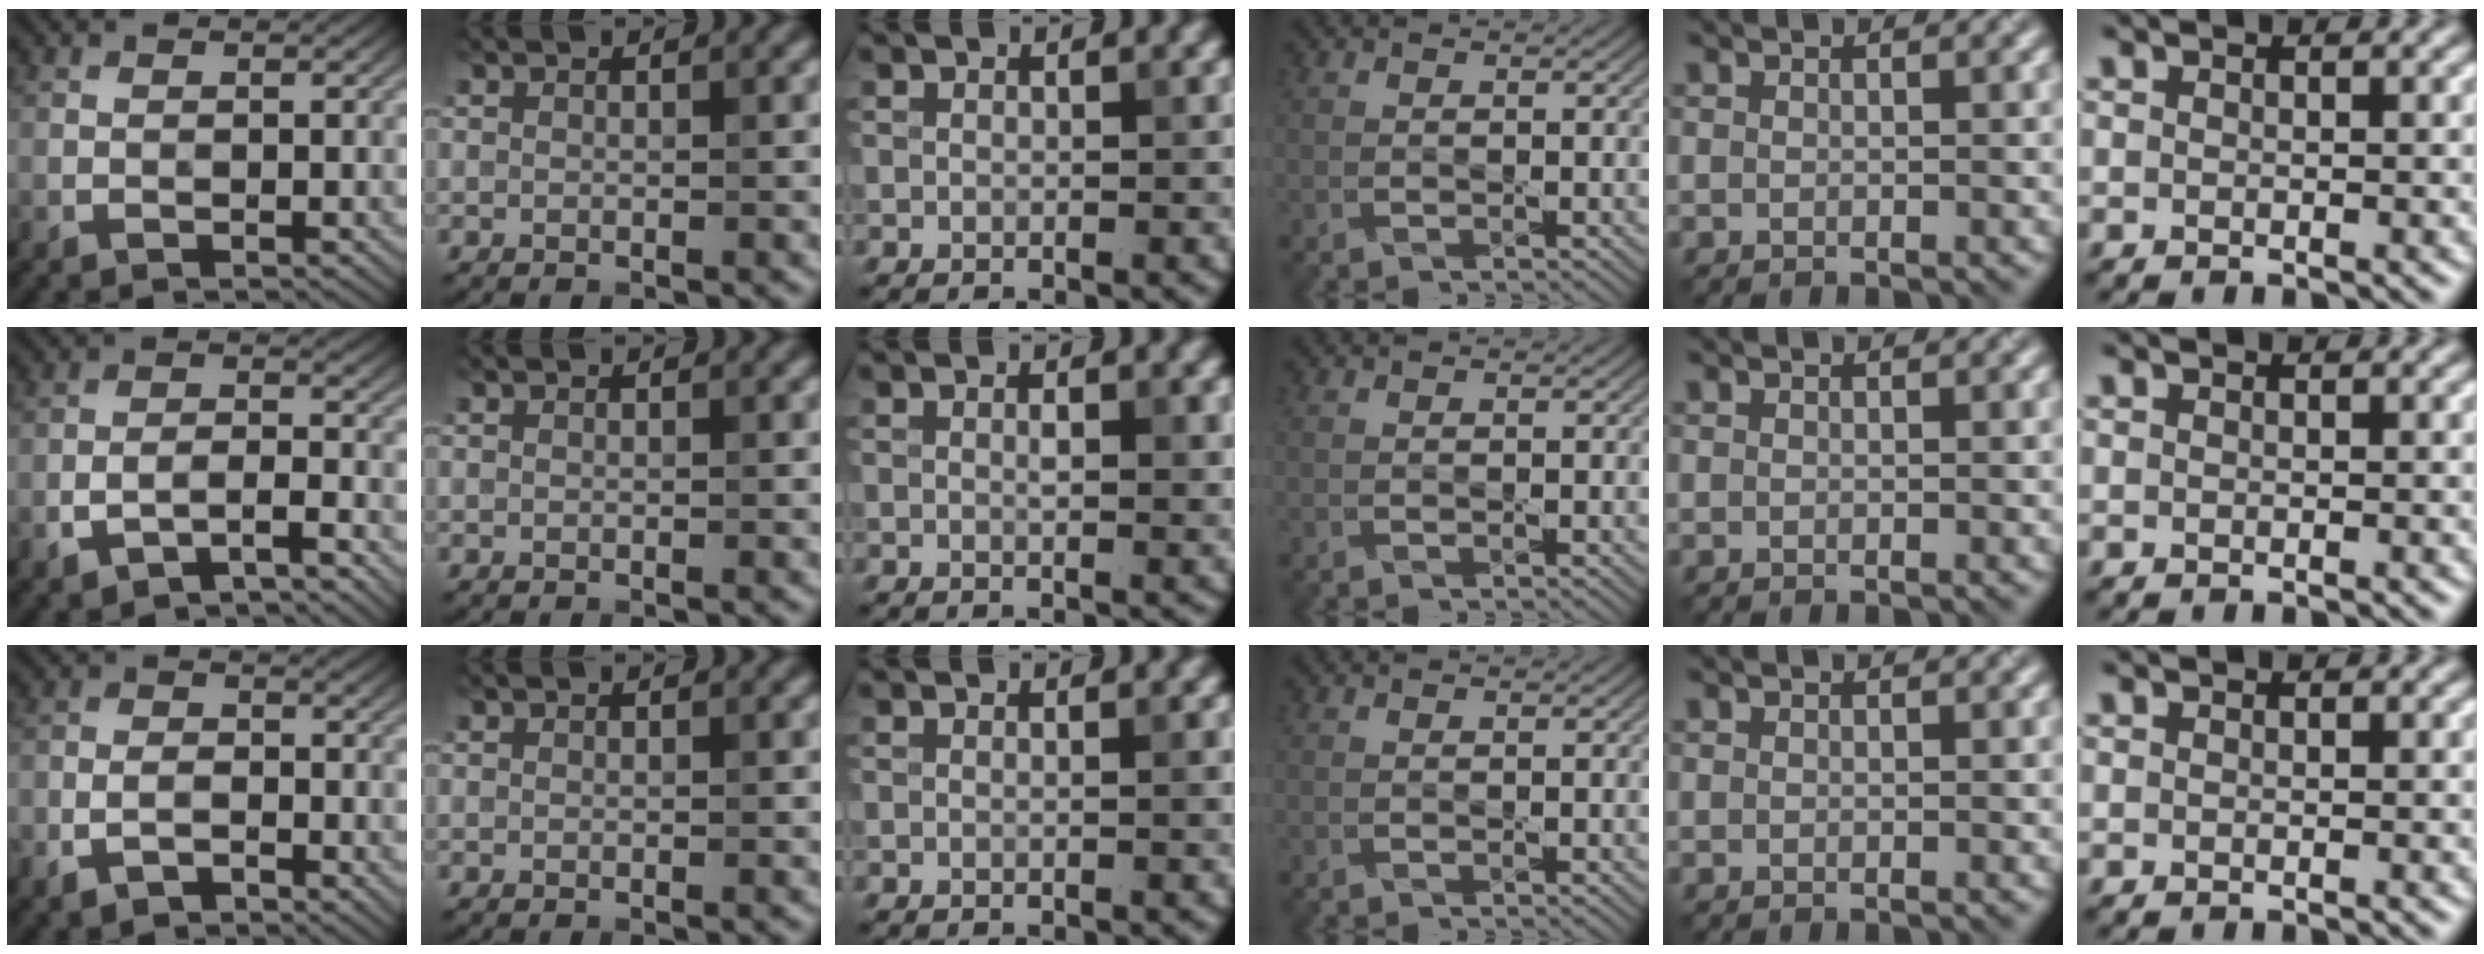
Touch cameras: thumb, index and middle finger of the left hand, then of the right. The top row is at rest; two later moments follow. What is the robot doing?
{"motion": "squeeze", "object": "air blower"}